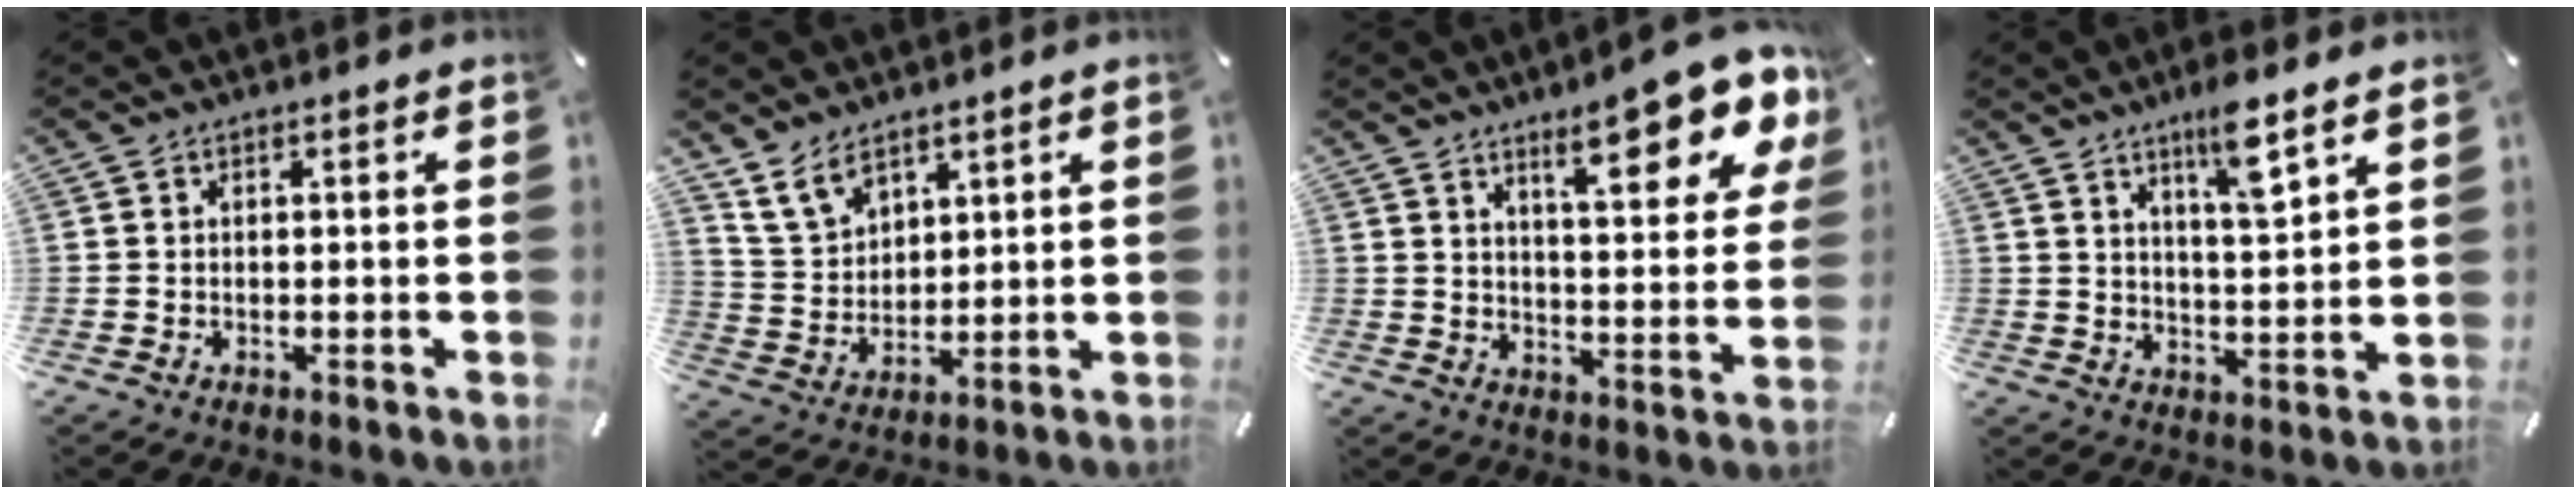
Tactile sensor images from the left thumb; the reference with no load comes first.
{"total": 7.8, "force": [5.7, 4.7, 2.4], "torque": [-0.062, -0.021, 0.111]}
{"total": 15.5, "force": [10.2, 4.8, 10.6], "torque": [-0.150, -0.060, 0.163]}
{"total": 8.7, "force": [6.2, 1.2, 6.0], "torque": [-0.093, -0.038, 0.100]}